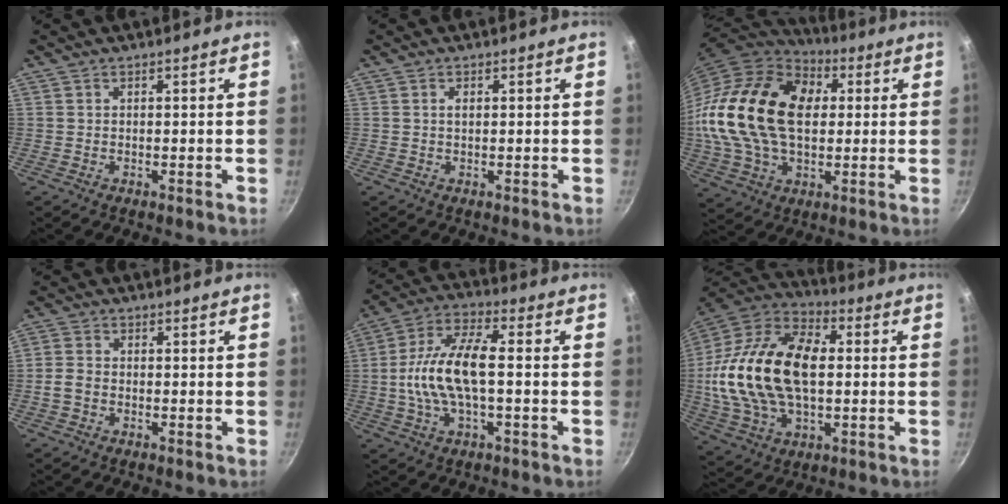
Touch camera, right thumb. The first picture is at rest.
{"total": 1.2, "force": [0.3, 0.6, 0.9], "torque": [-0.015, 0.003, 0.005]}
{"total": 26.7, "force": [3.2, 17.5, 19.9], "torque": [-0.358, 0.025, 0.053]}
{"total": 3.1, "force": [-0.9, 2.2, 1.9], "torque": [-0.042, 0.012, -0.024]}
{"total": 14.0, "force": [-0.8, 6.0, 12.6], "torque": [-0.242, 0.032, -0.027]}
{"total": 27.0, "force": [1.1, 16.4, 21.4], "torque": [-0.398, 0.024, 0.016]}